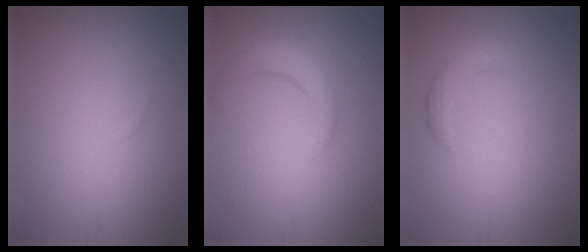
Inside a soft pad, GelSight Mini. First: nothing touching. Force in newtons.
{"total": 3.0, "press": 3.0, "slide": 0.3}
{"total": 2.0, "press": 2.0, "slide": 0.1}